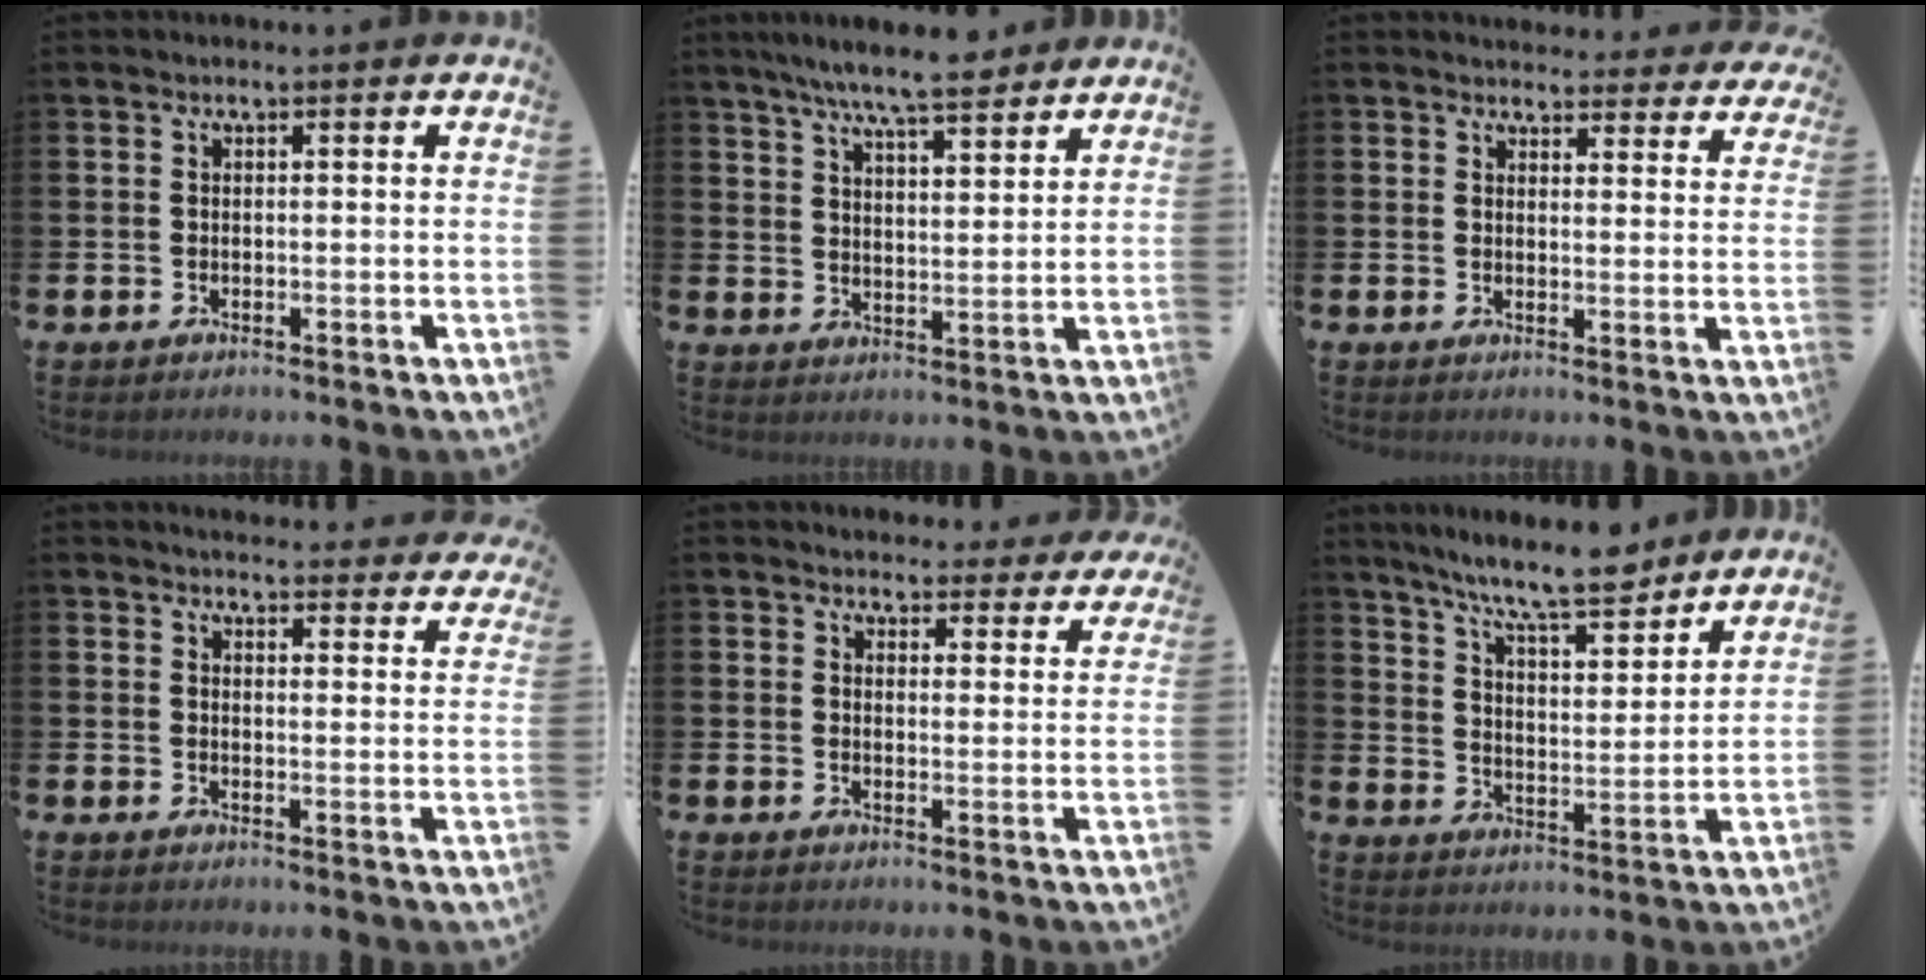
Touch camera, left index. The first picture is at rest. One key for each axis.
{"total": 7.8, "fx": 7.2, "fy": 0.8, "fz": 2.9, "tx": -0.067, "ty": -0.030, "tz": 0.128}
{"total": 3.7, "fx": 3.6, "fy": 1.1, "fz": -0.1, "tx": 0.002, "ty": -0.023, "tz": 0.062}
{"total": 4.0, "fx": 3.9, "fy": 0.6, "fz": 0.0, "tx": 0.001, "ty": -0.030, "tz": 0.068}
{"total": 4.1, "fx": 3.8, "fy": 1.4, "fz": 0.1, "tx": -0.004, "ty": -0.025, "tz": 0.066}
{"total": 10.2, "fx": 9.2, "fy": 1.4, "fz": 4.0, "tx": -0.097, "ty": -0.053, "tz": 0.163}